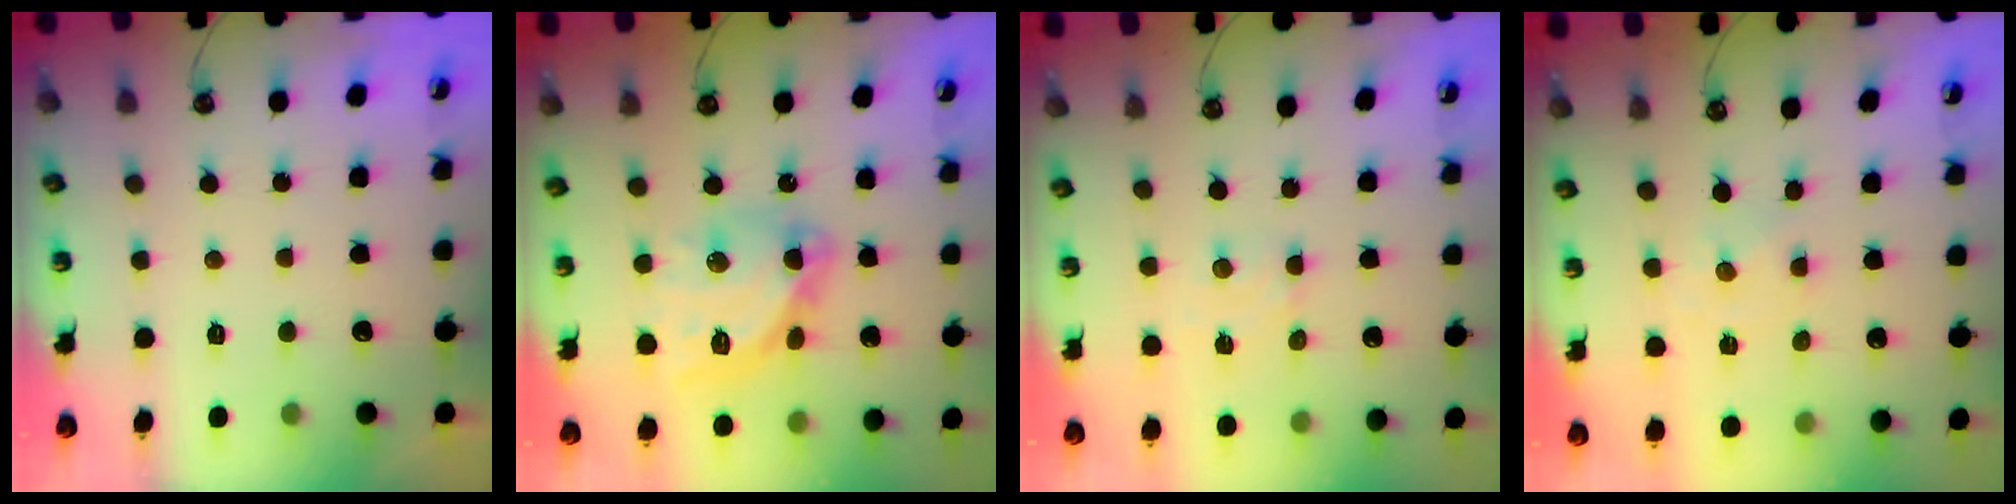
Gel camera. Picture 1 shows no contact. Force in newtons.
{"total": 15.2, "press": 15.1, "slide": 1.5}
{"total": 5.0, "press": 4.9, "slide": 0.6}
{"total": 0.0}